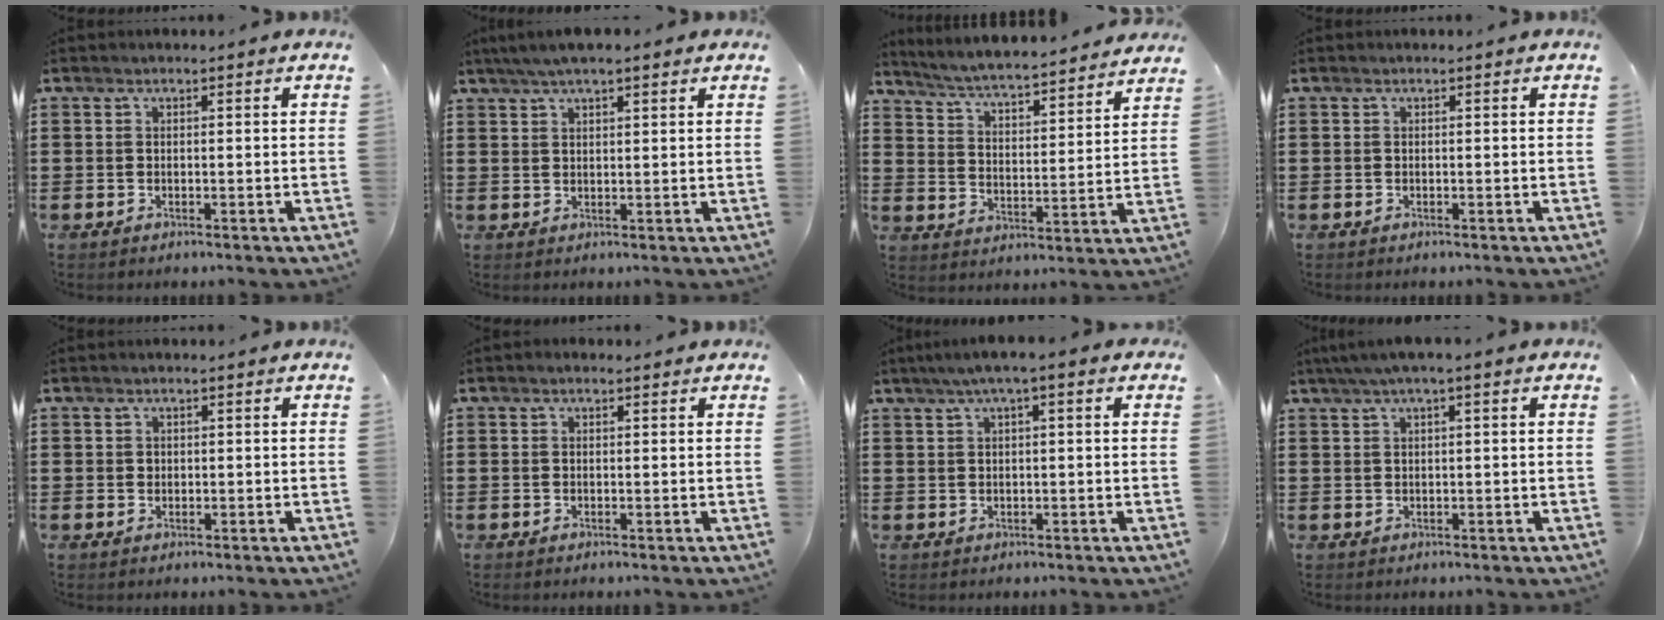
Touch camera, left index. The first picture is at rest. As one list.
[{"total": 3.7, "force": [2.7, 0.8, 2.3], "torque": [-0.050, 0.005, 0.050]}, {"total": 4.7, "force": [4.6, -0.5, 0.9], "torque": [-0.041, -0.041, 0.073]}, {"total": 0.0}, {"total": 0.7, "force": [0.3, 0.6, 0.3], "torque": [-0.007, 0.004, 0.007]}, {"total": 0.5, "force": [0.3, 0.3, 0.3], "torque": [-0.007, 0.004, 0.005]}, {"total": 2.7, "force": [0.9, 0.2, 2.5], "torque": [-0.047, 0.002, 0.014]}, {"total": 2.2, "force": [0.7, 0.0, 2.1], "torque": [-0.038, 0.000, 0.013]}]